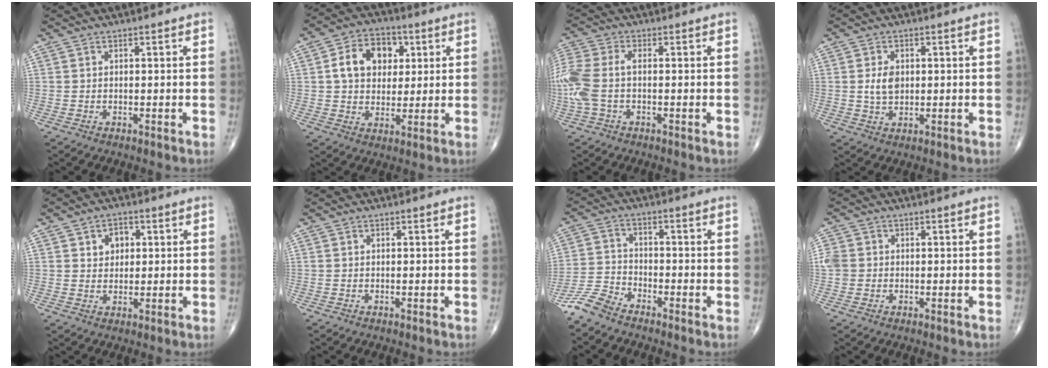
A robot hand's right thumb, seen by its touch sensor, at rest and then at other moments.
{"total": 11.7, "force": [2.8, 8.7, 7.3], "torque": [-0.088, 0.004, 0.042]}
{"total": 10.0, "force": [-0.7, 5.4, 8.3], "torque": [-0.232, 0.021, -0.014]}
{"total": 4.2, "force": [0.5, 2.8, 3.1], "torque": [-0.048, -0.004, 0.012]}
{"total": 4.4, "force": [1.3, 3.4, 2.4], "torque": [-0.015, -0.003, 0.019]}
{"total": 0.0}
{"total": 5.5, "force": [-4.9, 1.9, 1.8], "torque": [-0.038, 0.012, -0.110]}
{"total": 3.7, "force": [0.1, 3.3, 1.6], "torque": [-0.030, 0.010, 0.003]}